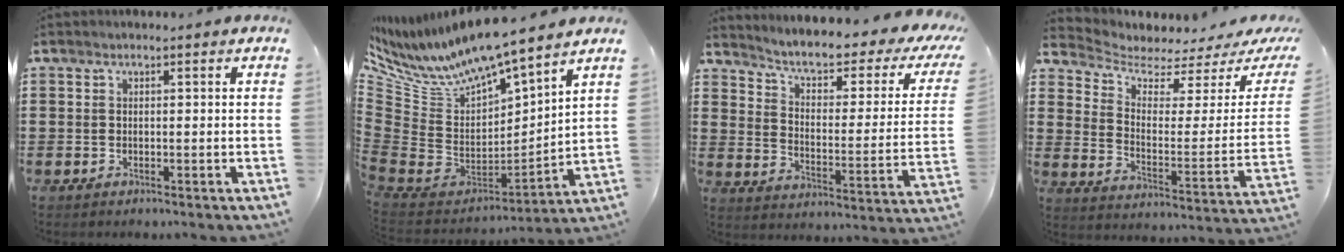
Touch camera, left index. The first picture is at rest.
{"total": 8.6, "force": [7.6, 1.7, 3.8], "torque": [-0.110, -0.062, 0.130]}
{"total": 5.1, "force": [3.4, 1.1, 3.6], "torque": [-0.085, -0.028, 0.049]}
{"total": 3.4, "force": [2.9, 1.3, 1.1], "torque": [-0.046, -0.029, 0.044]}